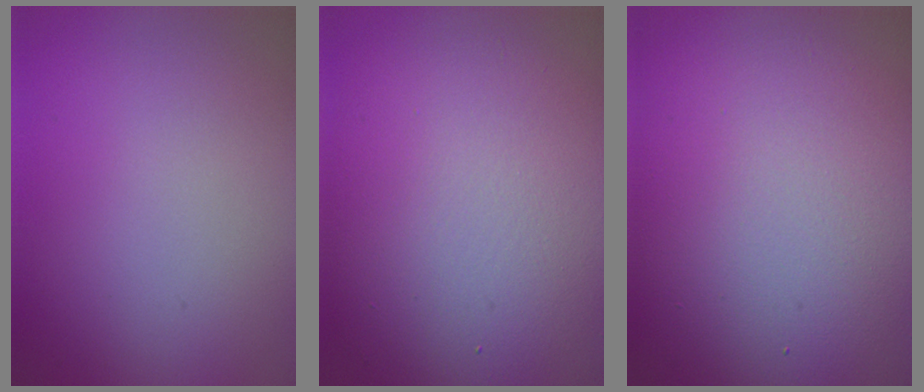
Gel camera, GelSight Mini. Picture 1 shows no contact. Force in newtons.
{"total": 14.6, "press": 14.6, "slide": 0.7}
{"total": 23.2, "press": 23.2, "slide": 1.1}